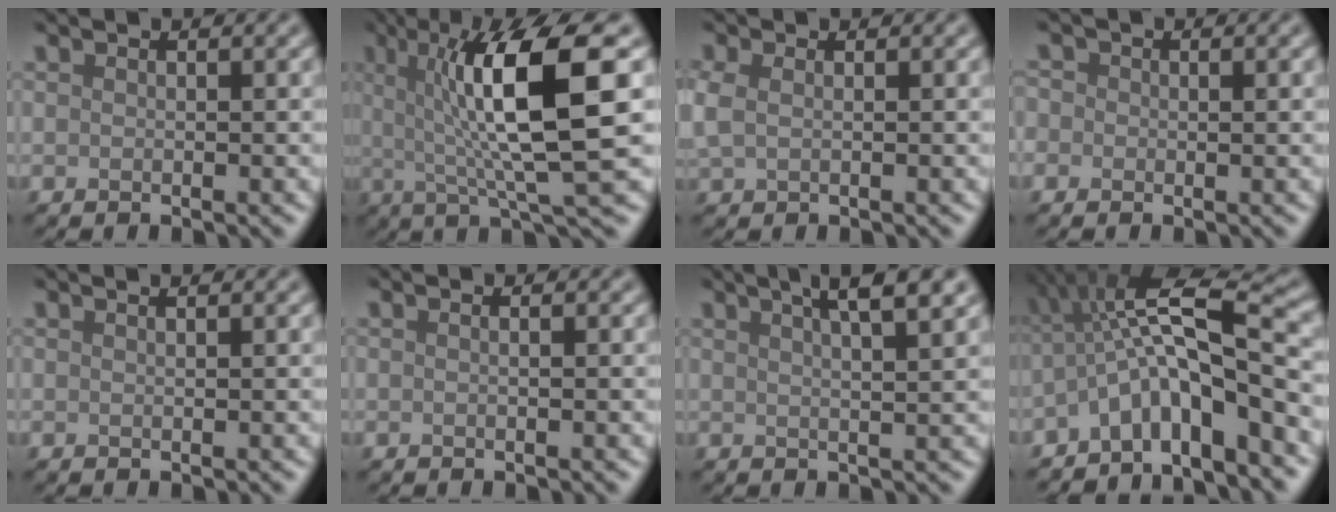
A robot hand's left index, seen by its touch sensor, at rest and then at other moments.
{"total": 10.5, "force": [1.8, 2.0, 10.2], "torque": [-0.143, -0.001, 0.032]}
{"total": 1.6, "force": [0.3, 1.1, 1.2], "torque": [-0.032, 0.001, 0.007]}
{"total": 1.7, "force": [0.2, 1.5, 0.7], "torque": [0.006, 0.003, -0.016]}
{"total": 1.1, "force": [0.7, 0.5, 0.8], "torque": [-0.005, 0.001, -0.002]}
{"total": 0.9, "force": [0.1, 0.3, 0.8], "torque": [-0.010, -0.003, -0.006]}
{"total": 6.7, "force": [3.8, 2.2, 5.0], "torque": [-0.035, 0.037, 0.021]}
{"total": 7.7, "force": [-2.3, 1.8, 7.2], "torque": [-0.113, 0.019, -0.055]}